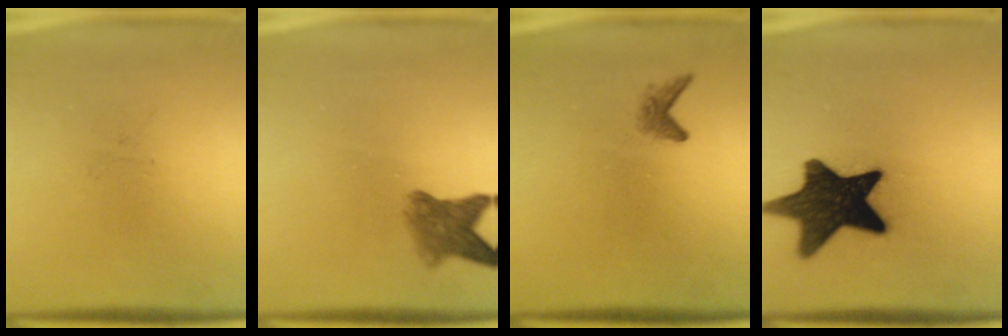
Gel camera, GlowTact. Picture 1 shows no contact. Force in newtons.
{"total": 4.4}
{"total": 1.4}
{"total": 16.1}